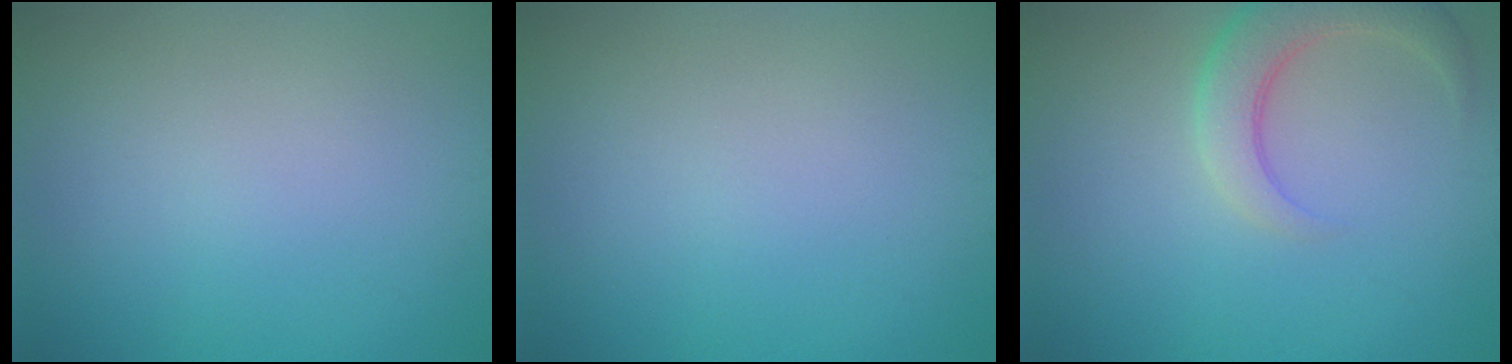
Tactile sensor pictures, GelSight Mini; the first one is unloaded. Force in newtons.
{"total": 0.0}
{"total": 4.1, "press": 4.1, "slide": 0.3}